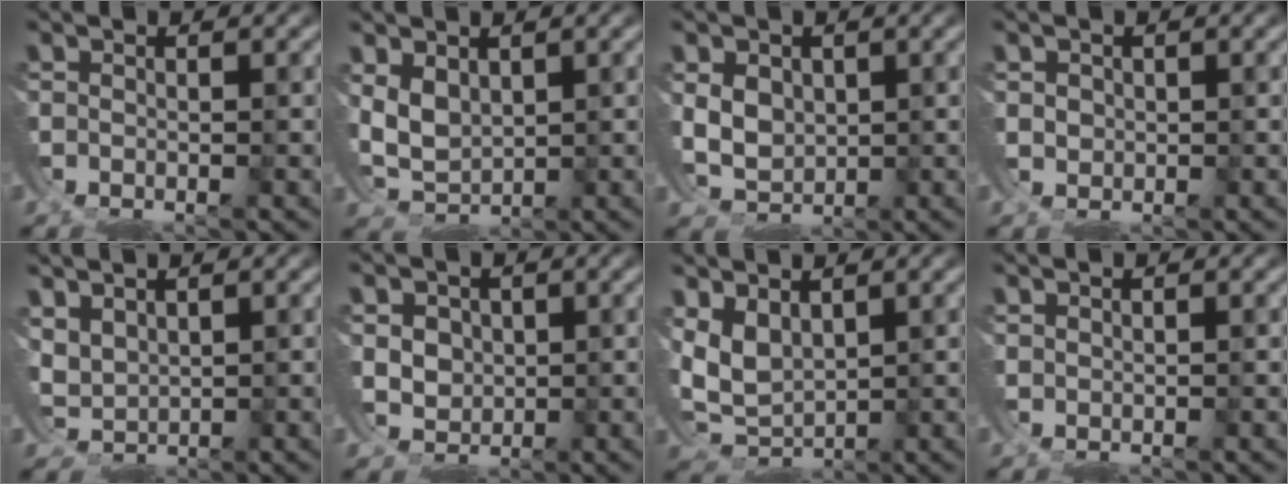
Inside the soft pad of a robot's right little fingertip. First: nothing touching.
{"total": 6.4, "force": [-0.2, 5.7, 2.8], "torque": [-0.096, -0.028, 0.009]}
{"total": 5.6, "force": [0.0, 5.1, 2.3], "torque": [-0.070, -0.022, 0.012]}
{"total": 1.3, "force": [0.4, 1.2, 0.0], "torque": [-0.002, -0.002, 0.011]}
{"total": 3.6, "force": [0.9, 3.4, 0.8], "torque": [-0.058, -0.013, 0.023]}
{"total": 3.7, "force": [0.5, 3.5, 1.1], "torque": [-0.030, -0.013, 0.018]}
{"total": 8.8, "force": [-0.2, 8.0, 3.6], "torque": [-0.127, -0.037, 0.005]}
{"total": 0.5, "force": [0.5, 0.1, -0.2], "torque": [0.007, 0.003, 0.010]}